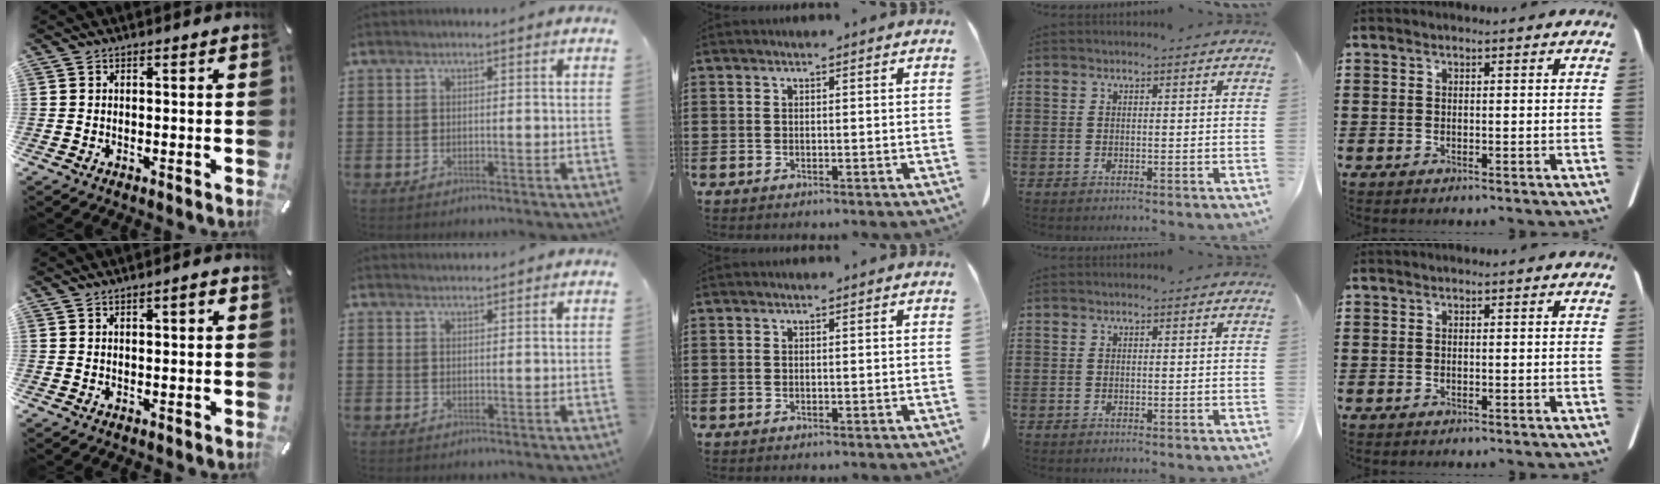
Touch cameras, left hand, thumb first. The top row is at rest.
{"thumb": {"total": 2.0, "force": [0.8, 0.6, 1.8], "torque": [-0.035, 0.004, 0.011]}, "index": {"total": 1.5, "force": [1.5, 0.0, -0.1], "torque": [-0.003, 0.002, 0.030]}}